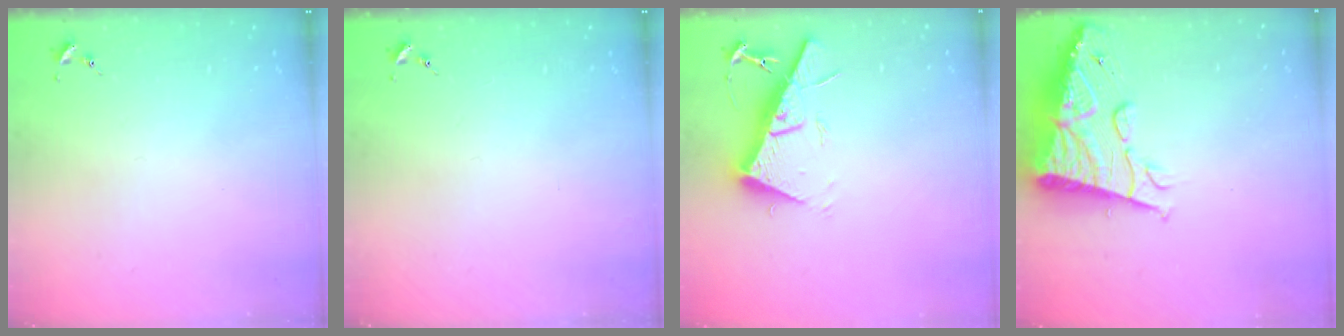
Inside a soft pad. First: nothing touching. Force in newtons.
{"total": 0.0}
{"total": 14.3, "press": 14.3, "slide": 0.4}
{"total": 16.3, "press": 16.3, "slide": 1.7}